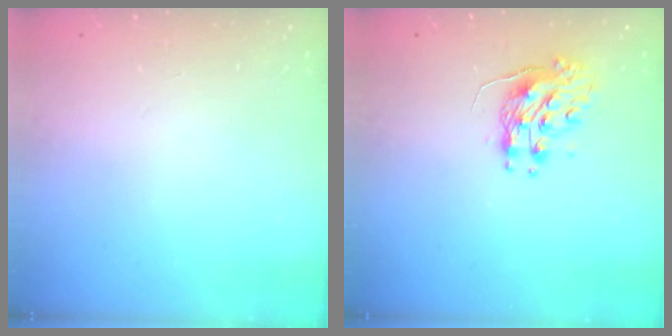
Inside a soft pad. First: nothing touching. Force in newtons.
{"total": 9.3, "press": 9.3, "slide": 0.8}